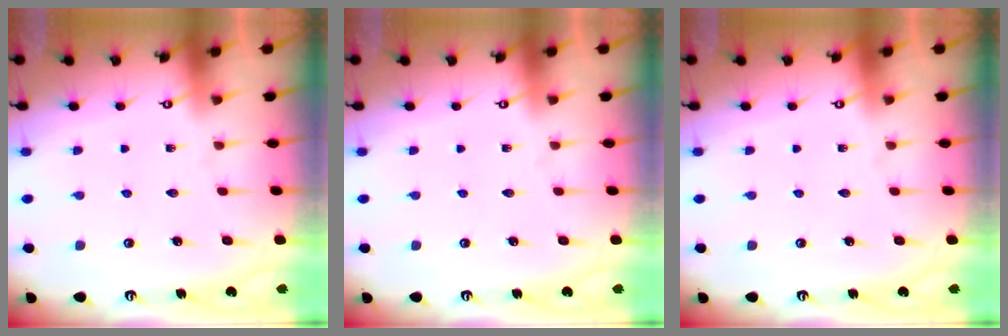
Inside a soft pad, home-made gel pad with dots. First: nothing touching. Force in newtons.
{"total": 0.0}
{"total": 0.0}